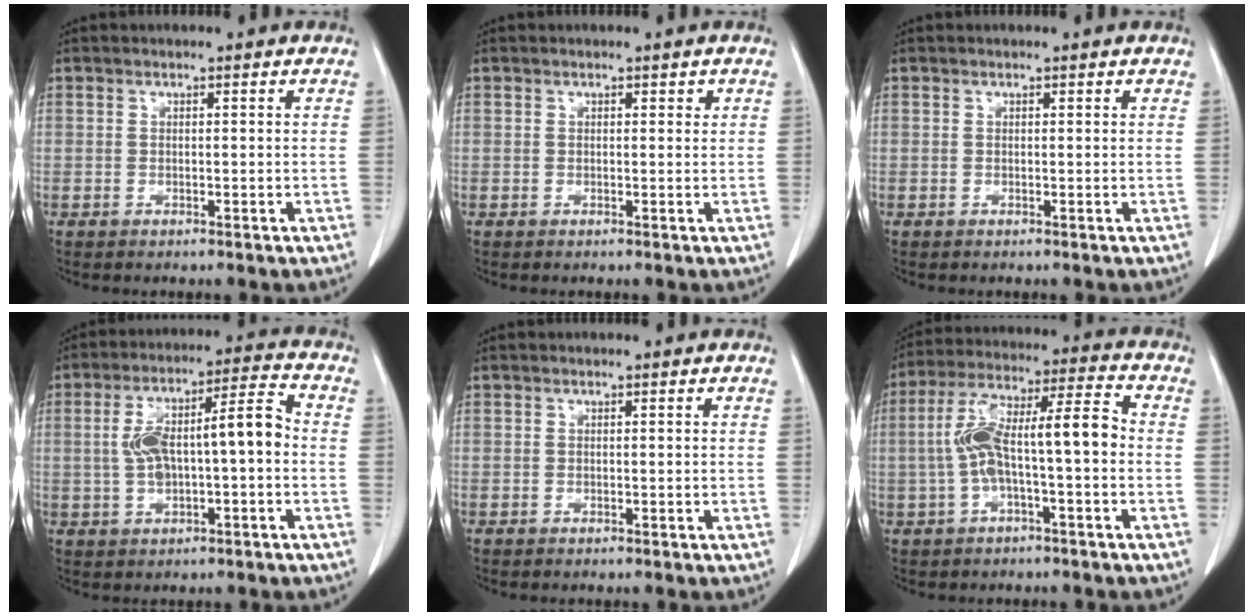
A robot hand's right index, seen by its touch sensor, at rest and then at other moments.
{"total": 0.8, "force": [0.4, 0.4, 0.5], "torque": [-0.003, 0.000, 0.002]}
{"total": 0.0}
{"total": 11.3, "force": [-0.3, 2.8, 10.9], "torque": [-0.197, 0.038, -0.002]}
{"total": 0.0}
{"total": 12.0, "force": [-1.1, 2.3, 11.7], "torque": [-0.219, 0.044, -0.019]}